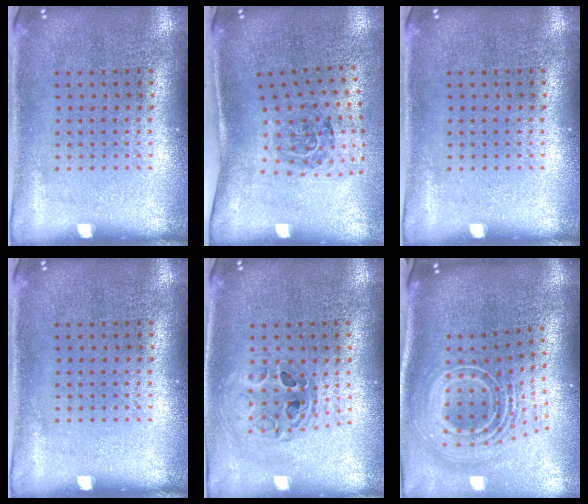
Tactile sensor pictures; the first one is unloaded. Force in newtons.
{"total": 1.5, "press": 1.2, "slide": 1.0}
{"total": 0.0}
{"total": 0.0}
{"total": 0.7, "press": 0.7, "slide": 0.1}
{"total": 2.9, "press": 1.9, "slide": 2.2}